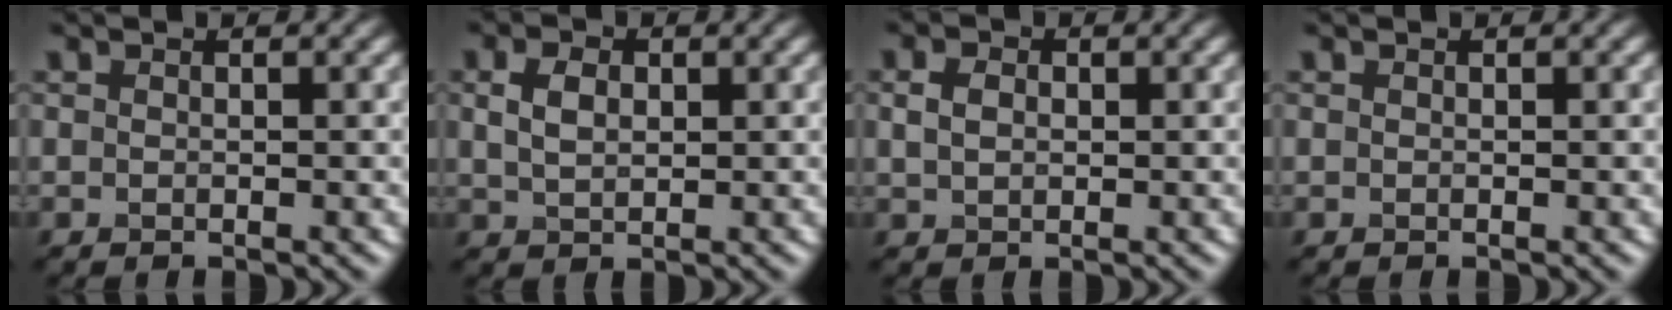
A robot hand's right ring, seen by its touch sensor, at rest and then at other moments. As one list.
[{"total": 2.6, "force": [0.7, 1.8, 1.8], "torque": [-0.040, 0.002, 0.014]}, {"total": 2.0, "force": [0.4, 1.5, 1.3], "torque": [-0.031, 0.003, 0.008]}, {"total": 0.0}]